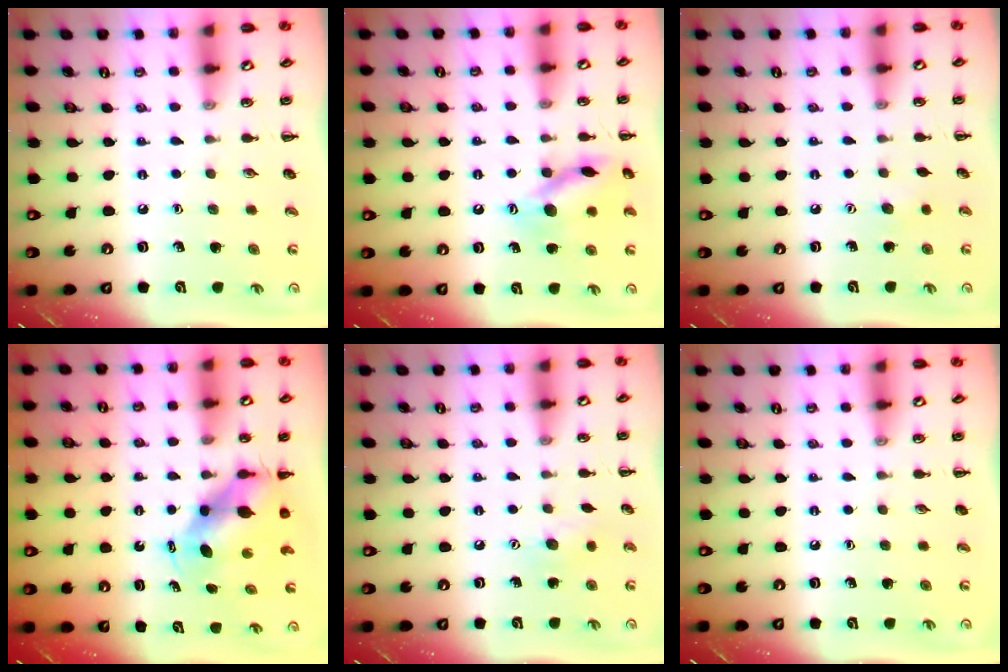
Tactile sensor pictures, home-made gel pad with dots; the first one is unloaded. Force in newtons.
{"total": 13.5, "press": 13.5, "slide": 1.3}
{"total": 2.8, "press": 2.8, "slide": 0.7}
{"total": 5.6, "press": 5.4, "slide": 1.6}
{"total": 6.7, "press": 6.6, "slide": 1.0}
{"total": 0.0}